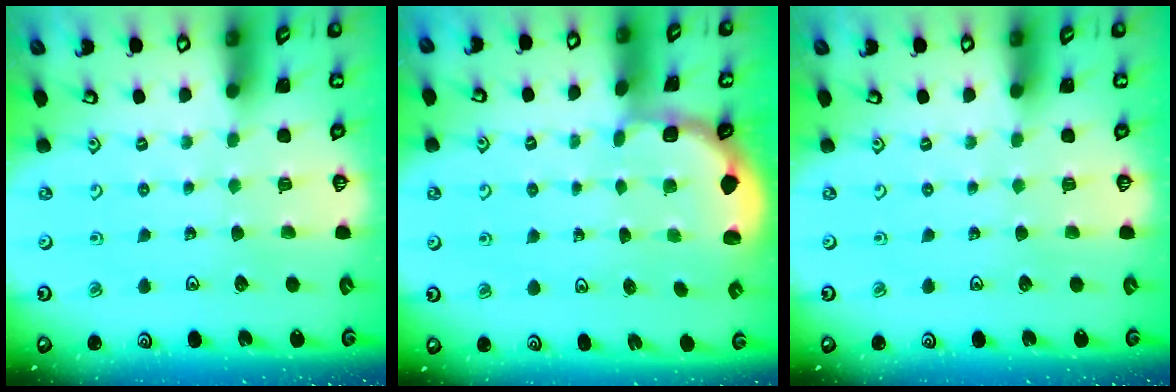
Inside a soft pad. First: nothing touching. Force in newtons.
{"total": 1.8, "press": 1.6, "slide": 0.7}
{"total": 0.0}